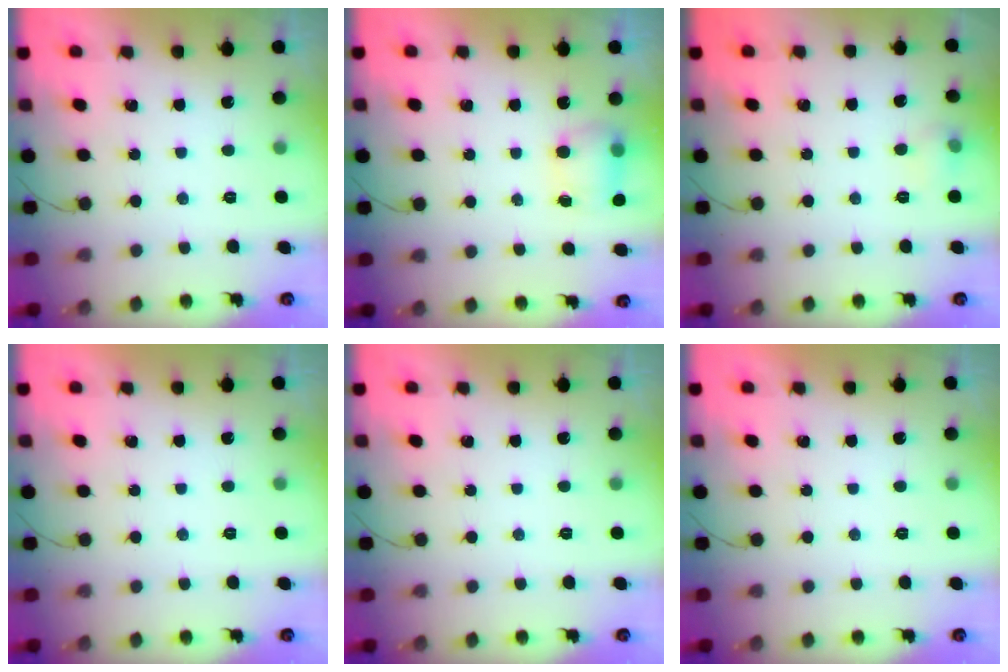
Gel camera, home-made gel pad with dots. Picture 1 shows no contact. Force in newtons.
{"total": 5.3, "press": 5.3, "slide": 0.8}
{"total": 5.1, "press": 4.8, "slide": 1.8}
{"total": 0.0}
{"total": 0.0}
{"total": 0.0}